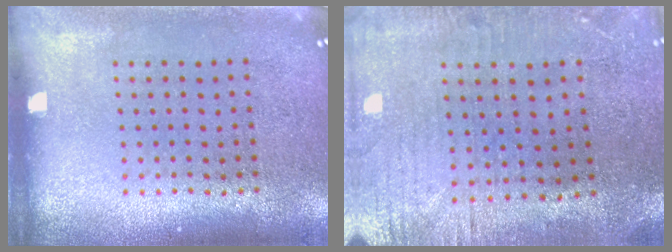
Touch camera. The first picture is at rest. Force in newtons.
{"total": 0.7, "press": 0.5, "slide": 0.5}